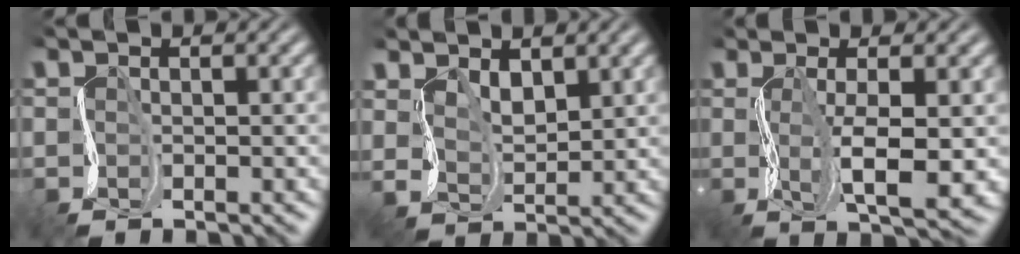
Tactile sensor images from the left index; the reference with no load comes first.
{"total": 3.0, "force": [2.4, 1.4, 1.2], "torque": [-0.032, 0.000, 0.053]}
{"total": 5.6, "force": [0.0, 1.4, 5.4], "torque": [-0.098, -0.002, 0.005]}